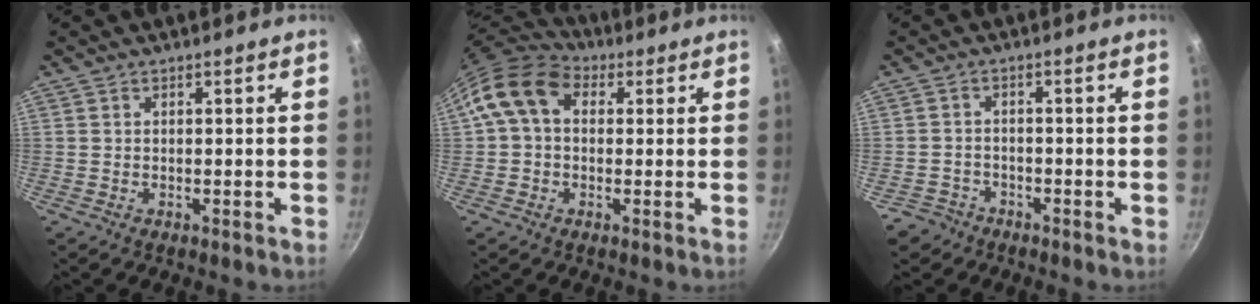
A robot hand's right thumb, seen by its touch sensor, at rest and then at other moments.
{"total": 10.9, "force": [2.5, 8.1, 6.9], "torque": [-0.109, 0.022, 0.023]}
{"total": 3.7, "force": [-2.6, 2.6, 0.6], "torque": [-0.004, 0.034, -0.046]}